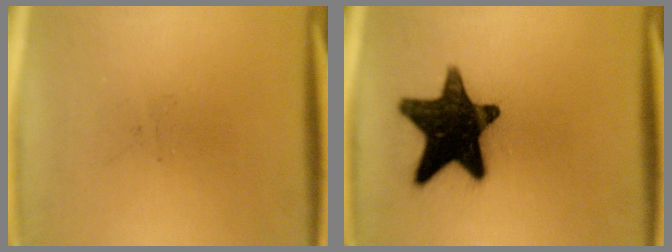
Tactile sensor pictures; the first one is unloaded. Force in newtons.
{"total": 16.6}